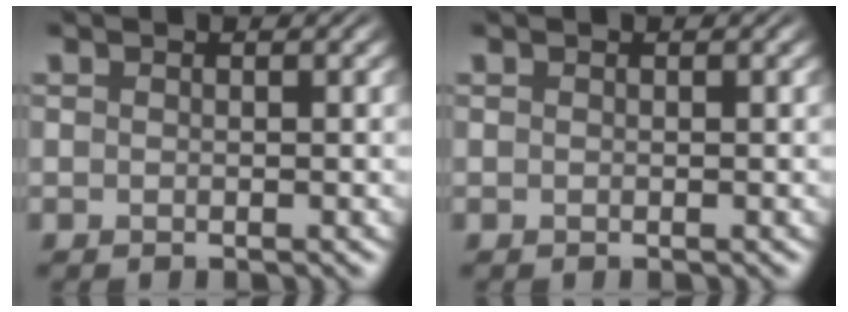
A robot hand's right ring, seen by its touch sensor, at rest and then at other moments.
{"total": 0.0}